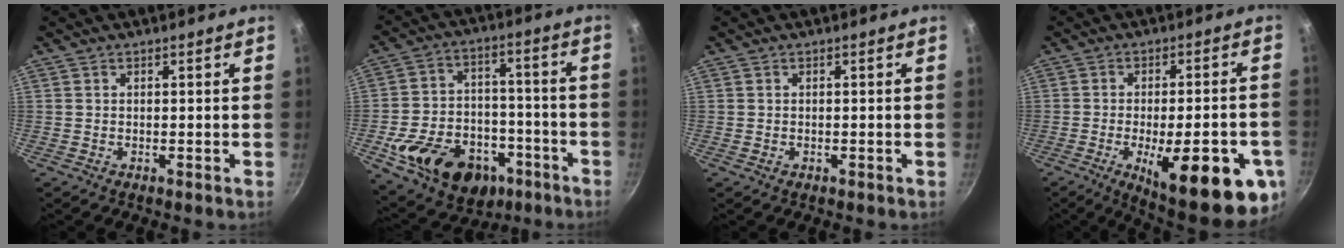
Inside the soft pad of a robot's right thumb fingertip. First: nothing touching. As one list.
[{"total": 20.7, "force": [-9.4, 14.3, 11.7], "torque": [-0.175, 0.058, -0.133]}, {"total": 0.0}, {"total": 22.2, "force": [-7.7, 7.2, 19.5], "torque": [-0.232, 0.002, -0.096]}]